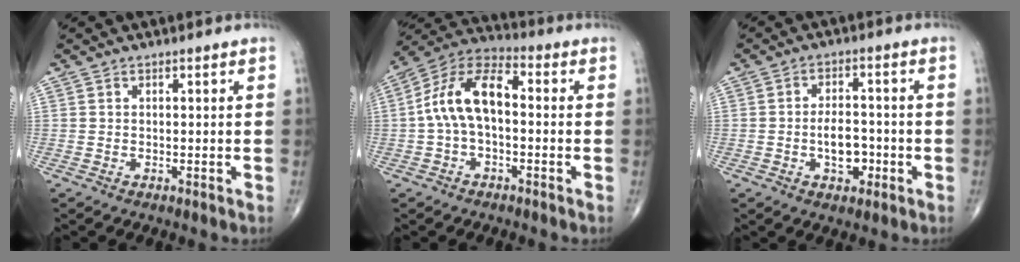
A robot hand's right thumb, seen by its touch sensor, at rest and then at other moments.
{"total": 11.9, "force": [-0.2, 6.4, 10.1], "torque": [-0.188, 0.041, -0.015]}
{"total": 6.2, "force": [-1.6, 3.7, 4.7], "torque": [-0.058, 0.017, -0.025]}